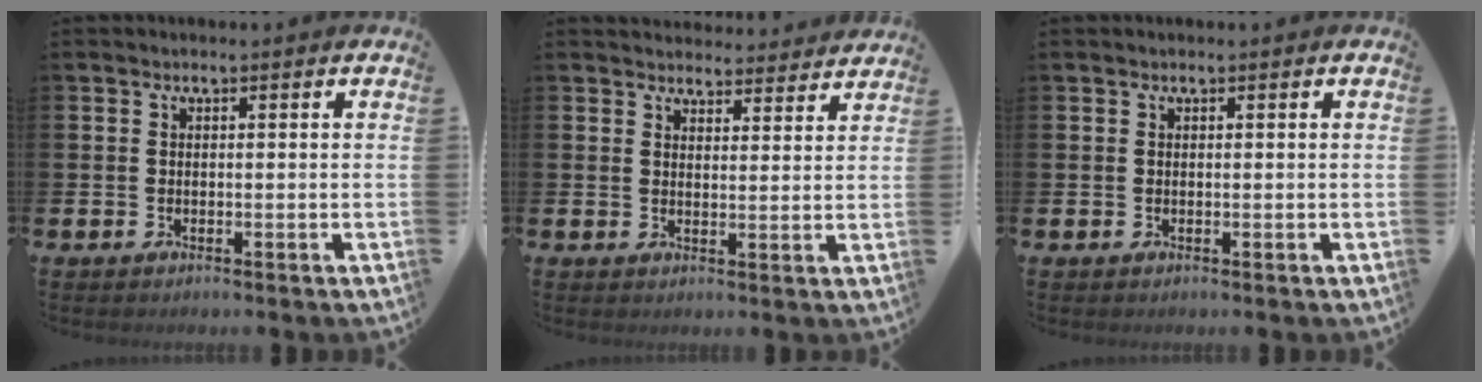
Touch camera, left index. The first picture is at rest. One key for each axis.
{"total": 3.9, "fx": 3.9, "fy": 0.8, "fz": -0.2, "tx": 0.004, "ty": -0.026, "tz": 0.070}
{"total": 0.0}